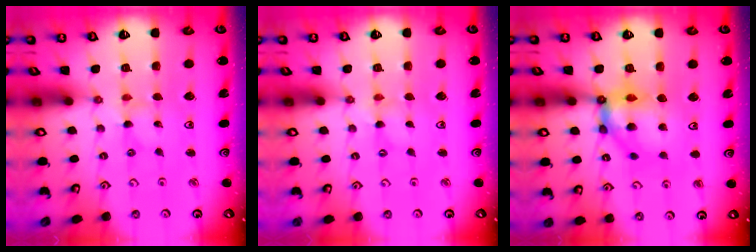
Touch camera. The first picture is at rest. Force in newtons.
{"total": 0.0}
{"total": 10.4, "press": 10.3, "slide": 1.8}